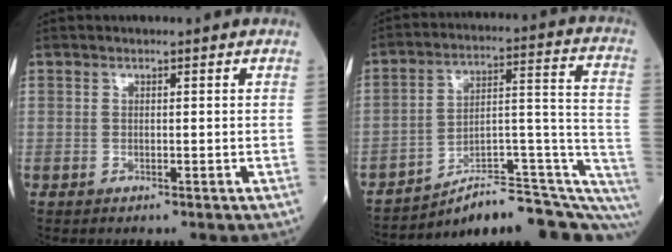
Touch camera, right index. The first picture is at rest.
{"total": 23.2, "force": [-17.7, 5.1, 14.2], "torque": [-0.145, 0.057, -0.243]}